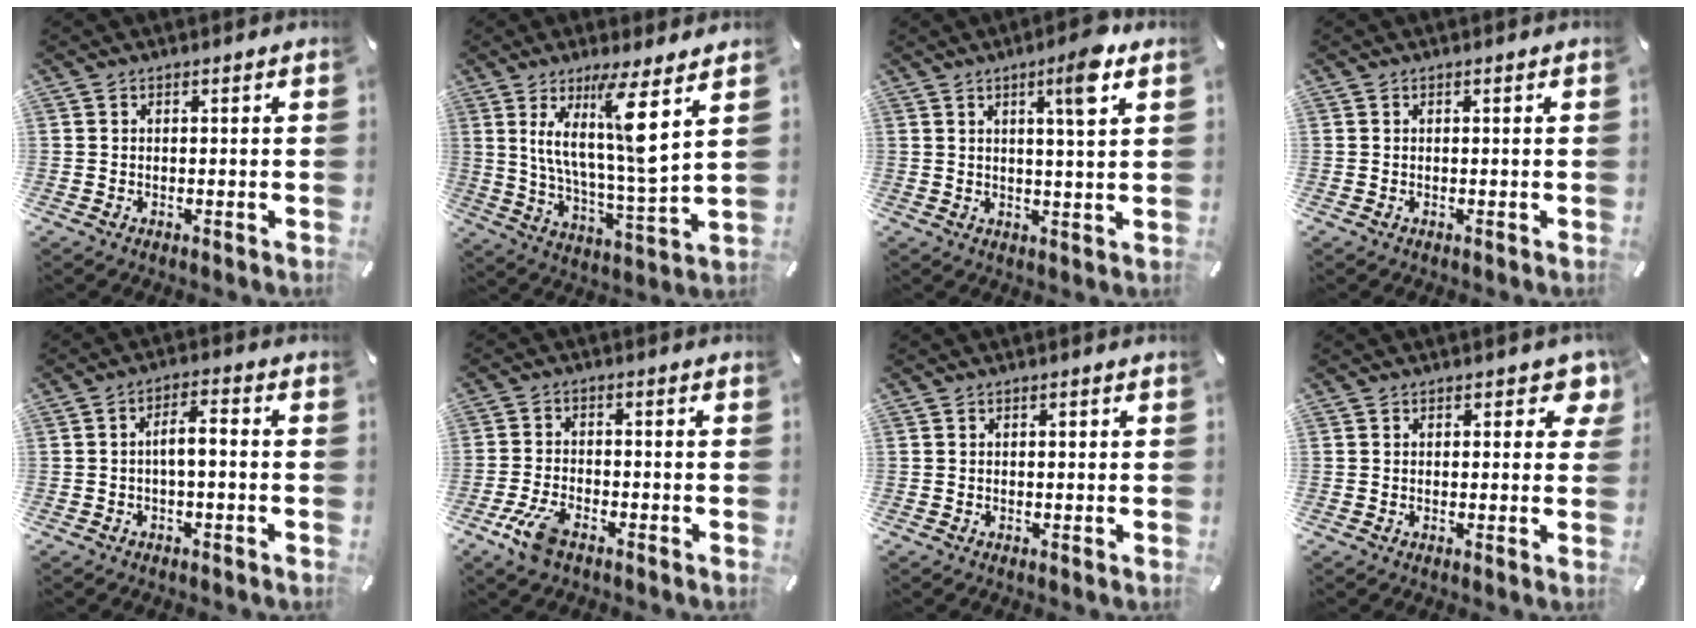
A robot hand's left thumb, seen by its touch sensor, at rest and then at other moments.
{"total": 14.8, "force": [6.5, 1.5, 13.2], "torque": [-0.253, -0.039, 0.093]}
{"total": 8.1, "force": [4.1, 0.7, 6.9], "torque": [-0.112, -0.009, 0.059]}
{"total": 0.0}
{"total": 4.3, "force": [-1.2, 1.6, 3.8], "torque": [-0.069, 0.015, -0.024]}
{"total": 6.7, "force": [-4.0, 2.7, 4.7], "torque": [-0.117, 0.003, -0.078]}
{"total": 0.7, "force": [0.1, 0.5, 0.5], "torque": [-0.010, 0.001, 0.002]}
{"total": 4.4, "force": [2.0, 2.4, 3.1], "torque": [-0.027, -0.009, 0.027]}